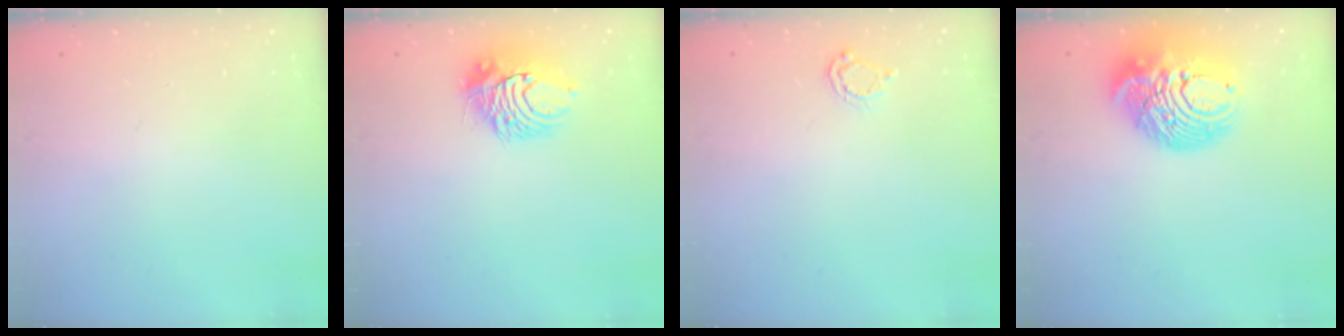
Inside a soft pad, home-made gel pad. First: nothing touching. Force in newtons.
{"total": 9.6, "press": 9.5, "slide": 1.0}
{"total": 4.2, "press": 4.2, "slide": 0.2}
{"total": 16.5, "press": 16.4, "slide": 1.5}